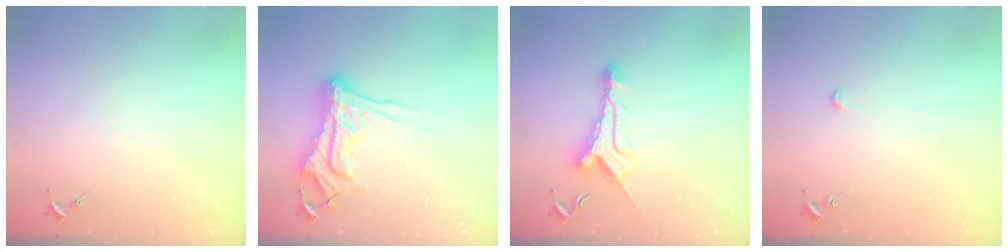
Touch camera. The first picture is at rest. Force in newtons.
{"total": 15.9, "press": 15.8, "slide": 1.8}
{"total": 11.0, "press": 10.9, "slide": 0.7}
{"total": 2.6, "press": 2.6, "slide": 0.2}